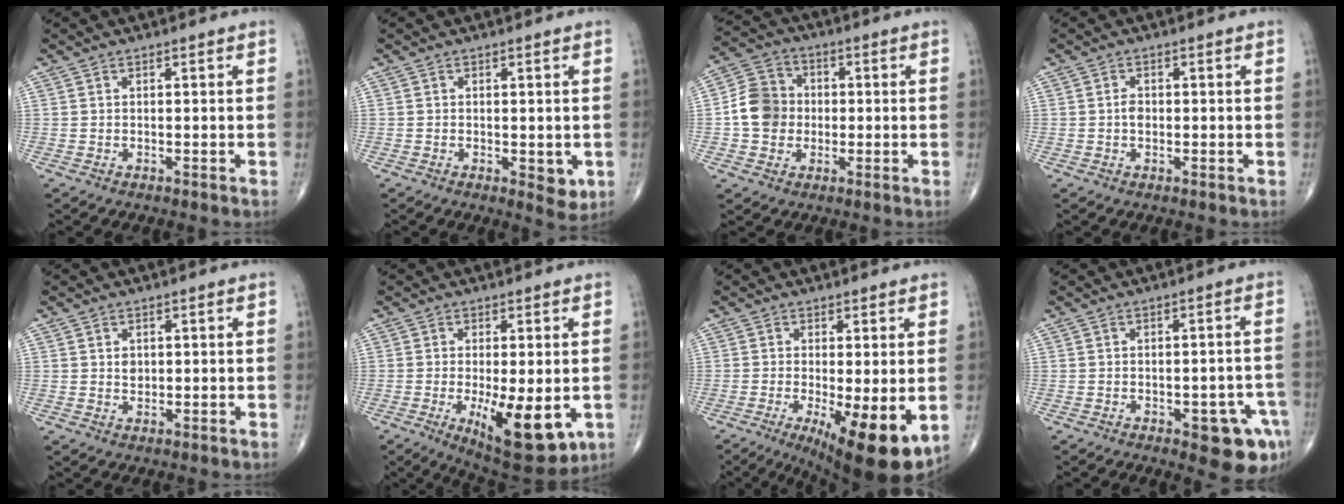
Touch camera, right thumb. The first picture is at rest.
{"total": 3.8, "force": [-0.8, 2.0, 3.1], "torque": [-0.025, -0.007, -0.009]}
{"total": 9.4, "force": [-0.7, 8.3, 4.3], "torque": [-0.057, 0.022, -0.023]}
{"total": 1.6, "force": [-0.2, 1.2, 1.2], "torque": [-0.015, 0.003, -0.006]}
{"total": 1.6, "force": [0.3, 1.3, 1.0], "torque": [-0.008, -0.001, 0.007]}
{"total": 13.5, "force": [-3.5, 4.9, 12.1], "torque": [-0.174, -0.025, -0.039]}
{"total": 13.0, "force": [-3.7, 3.7, 11.9], "torque": [-0.162, -0.024, -0.047]}
{"total": 9.6, "force": [-4.4, 3.7, 7.7], "torque": [-0.066, 0.021, -0.048]}